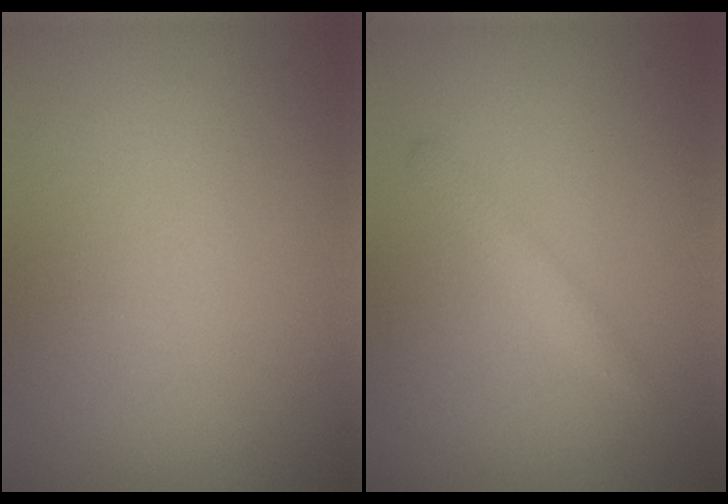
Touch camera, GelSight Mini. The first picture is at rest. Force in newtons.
{"total": 1.4, "press": 1.4, "slide": 0.0}